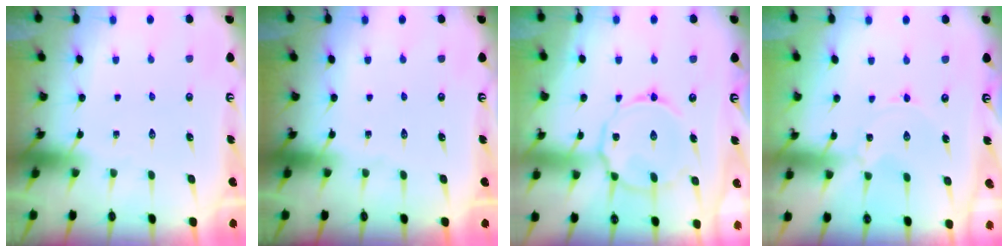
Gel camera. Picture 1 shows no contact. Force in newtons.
{"total": 0.0}
{"total": 11.8, "press": 11.7, "slide": 1.1}
{"total": 0.0}